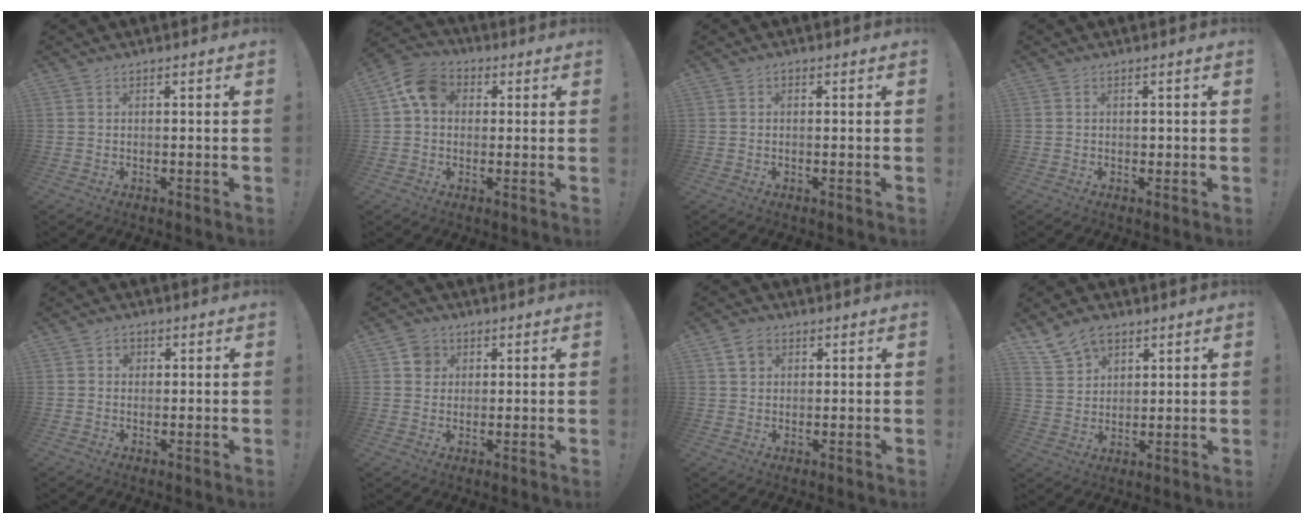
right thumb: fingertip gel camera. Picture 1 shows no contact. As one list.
[{"total": 10.0, "force": [2.6, 7.7, 5.9], "torque": [-0.094, 0.006, 0.053]}, {"total": 0.7, "force": [-0.3, 0.6, 0.3], "torque": [-0.011, 0.005, -0.005]}, {"total": 0.7, "force": [0.0, 0.7, 0.1], "torque": [-0.002, 0.001, 0.001]}, {"total": 2.2, "force": [0.5, 1.9, 0.9], "torque": [-0.014, 0.001, 0.007]}, {"total": 5.0, "force": [1.7, 4.6, 1.2], "torque": [-0.015, 0.005, 0.034]}, {"total": 5.0, "force": [2.2, 3.8, 2.3], "torque": [-0.034, 0.002, 0.043]}, {"total": 9.4, "force": [6.6, 6.1, 2.9], "torque": [-0.055, -0.033, 0.132]}]